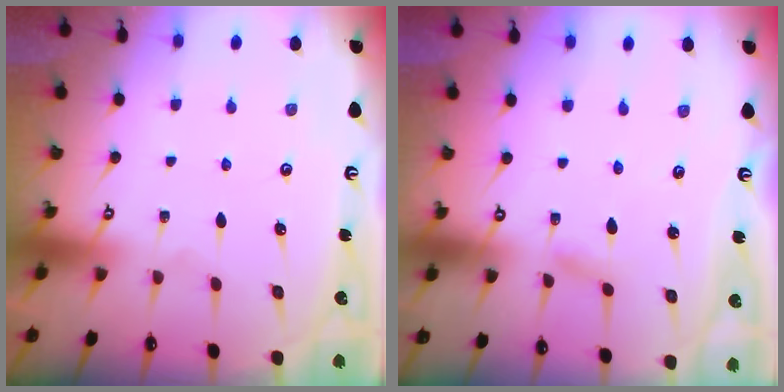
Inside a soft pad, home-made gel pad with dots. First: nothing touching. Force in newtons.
{"total": 1.5, "press": 1.5, "slide": 0.2}